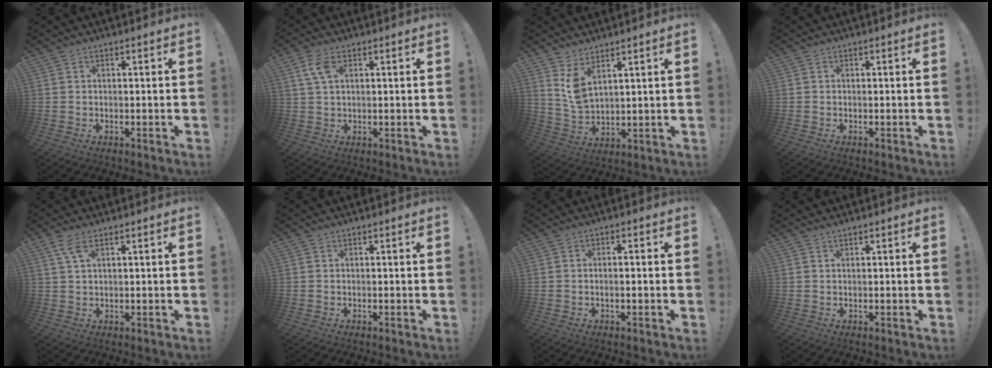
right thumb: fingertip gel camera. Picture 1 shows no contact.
{"total": 5.4, "force": [2.0, 2.9, 4.1], "torque": [-0.074, 0.005, 0.036]}
{"total": 7.1, "force": [5.0, 2.8, 4.1], "torque": [-0.068, -0.035, 0.093]}
{"total": 0.0}
{"total": 5.0, "force": [2.9, 1.7, 3.7], "torque": [-0.069, -0.008, 0.051]}
{"total": 0.0}
{"total": 1.7, "force": [-0.7, 0.1, 1.5], "torque": [-0.019, -0.002, -0.015]}
{"total": 0.9, "force": [0.8, 0.0, 0.2], "torque": [0.004, -0.003, 0.014]}